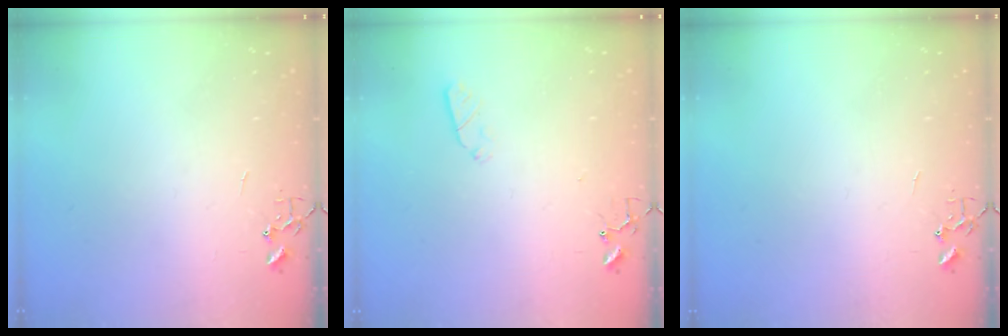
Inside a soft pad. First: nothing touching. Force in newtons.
{"total": 2.9, "press": 2.8, "slide": 0.5}
{"total": 0.0}